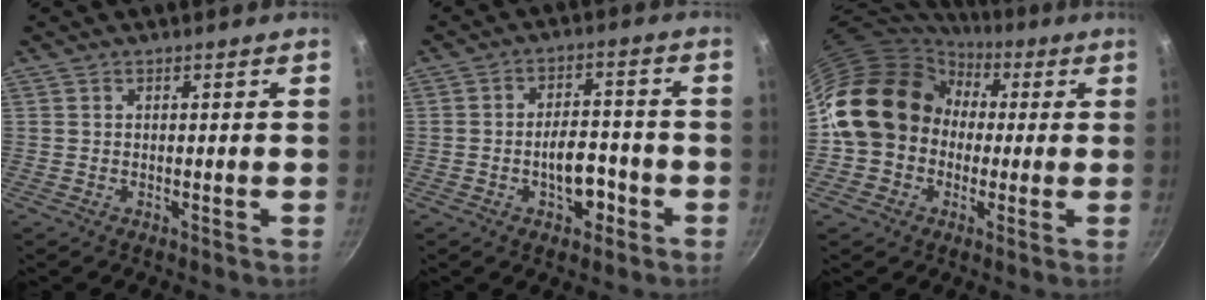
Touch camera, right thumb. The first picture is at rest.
{"total": 7.3, "force": [-2.9, 4.1, 5.3], "torque": [-0.054, 0.028, -0.046]}
{"total": 17.1, "force": [1.2, 14.5, 8.9], "torque": [-0.129, 0.046, 0.013]}